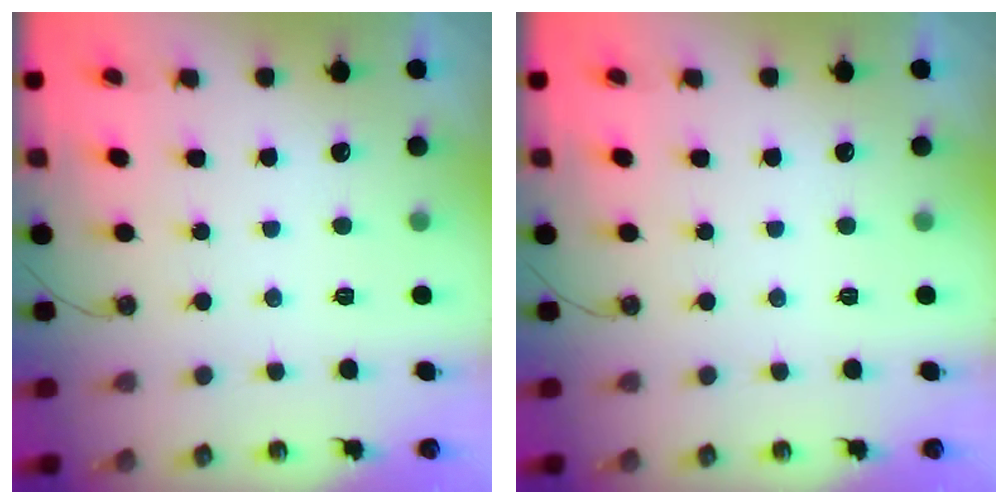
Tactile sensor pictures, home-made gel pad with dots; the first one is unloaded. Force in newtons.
{"total": 0.0}